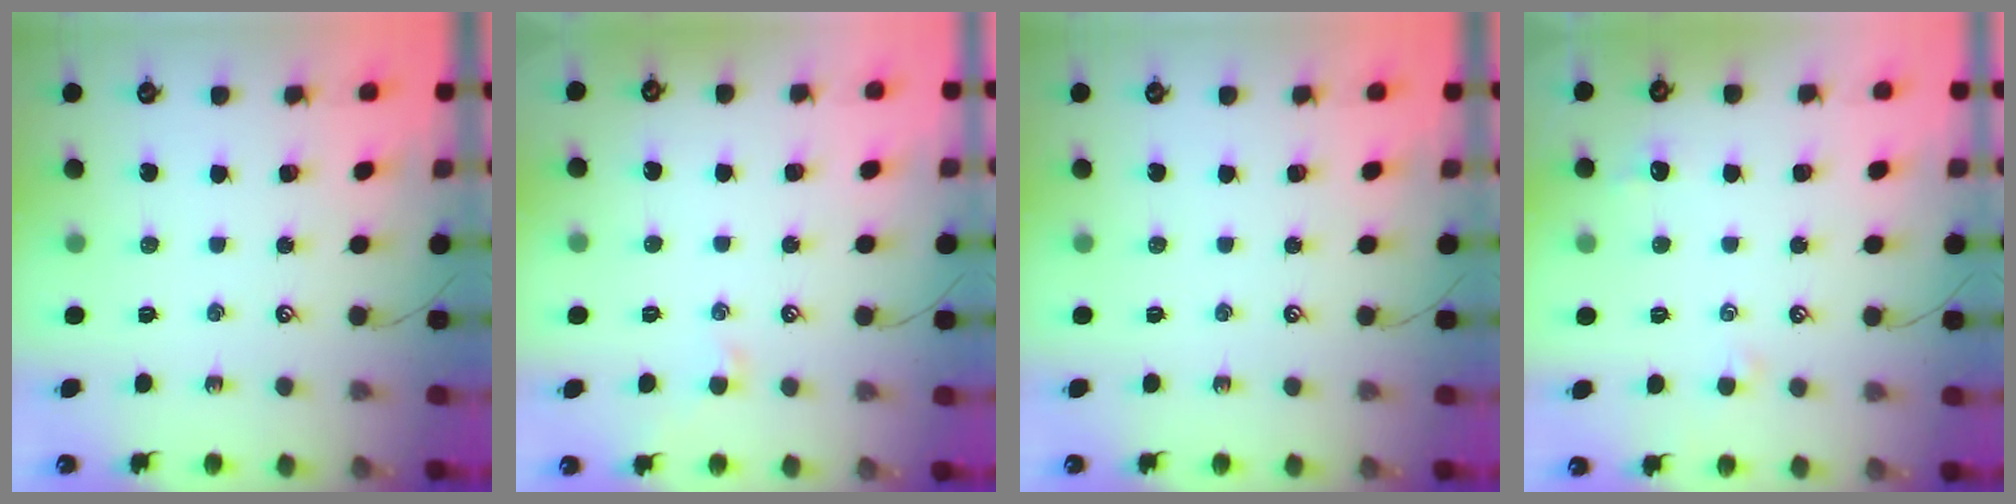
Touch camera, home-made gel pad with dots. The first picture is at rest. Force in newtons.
{"total": 0.0}
{"total": 0.0}
{"total": 0.6, "press": 0.2, "slide": 0.6}